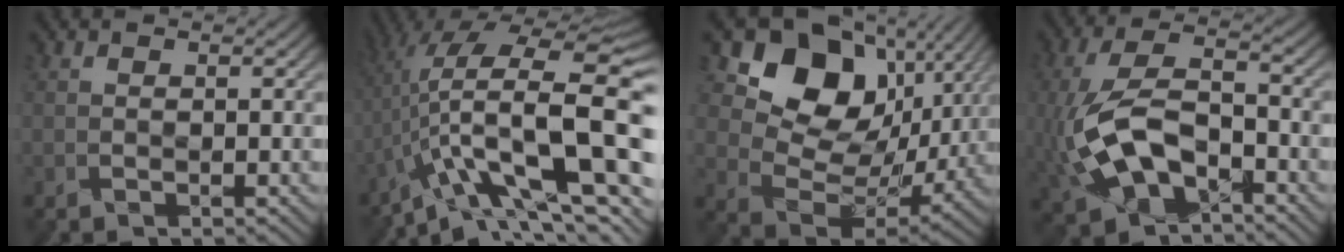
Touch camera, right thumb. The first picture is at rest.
{"total": 16.7, "force": [-3.4, 5.8, 15.3], "torque": [-0.243, 0.017, -0.060]}
{"total": 14.9, "force": [6.6, 10.7, 8.1], "torque": [-0.143, 0.011, 0.120]}
{"total": 11.2, "force": [-3.6, 5.8, 8.9], "torque": [-0.211, -0.006, -0.070]}